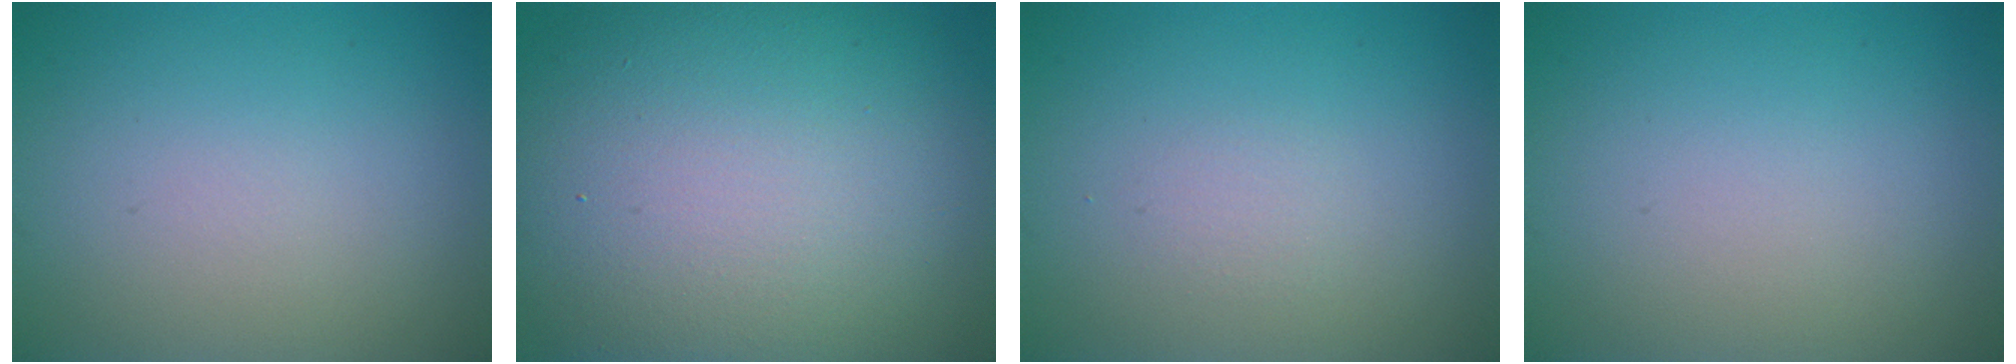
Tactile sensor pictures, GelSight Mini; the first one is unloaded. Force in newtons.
{"total": 16.6, "press": 16.6, "slide": 0.6}
{"total": 0.7, "press": 0.7, "slide": 0.1}
{"total": 0.0}